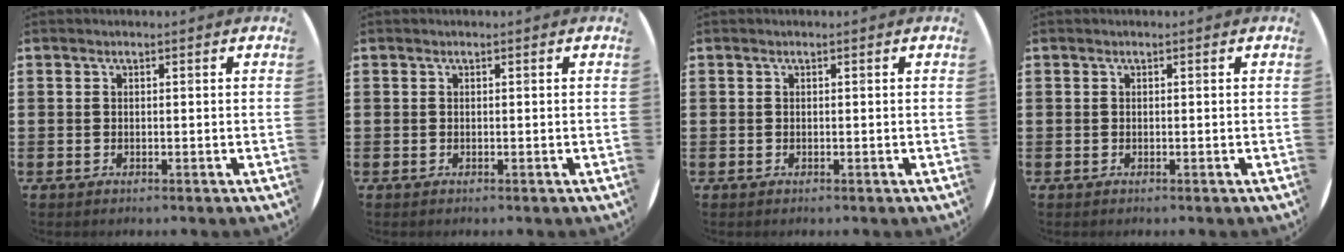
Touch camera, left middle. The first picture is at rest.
{"total": 0.0}
{"total": 0.0}
{"total": 0.0}